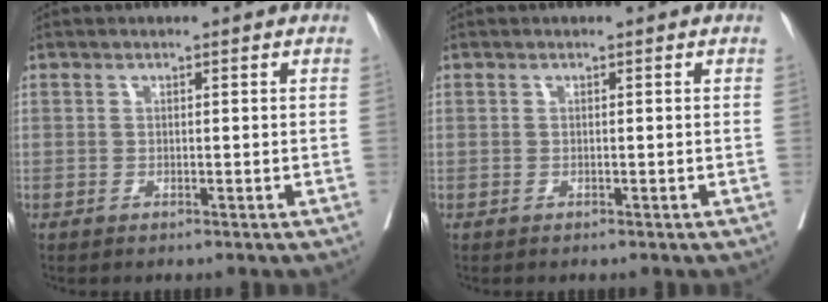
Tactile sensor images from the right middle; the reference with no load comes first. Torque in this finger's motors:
{"motor_torque": [0.06, -0.09, 0.00, 0.00]}